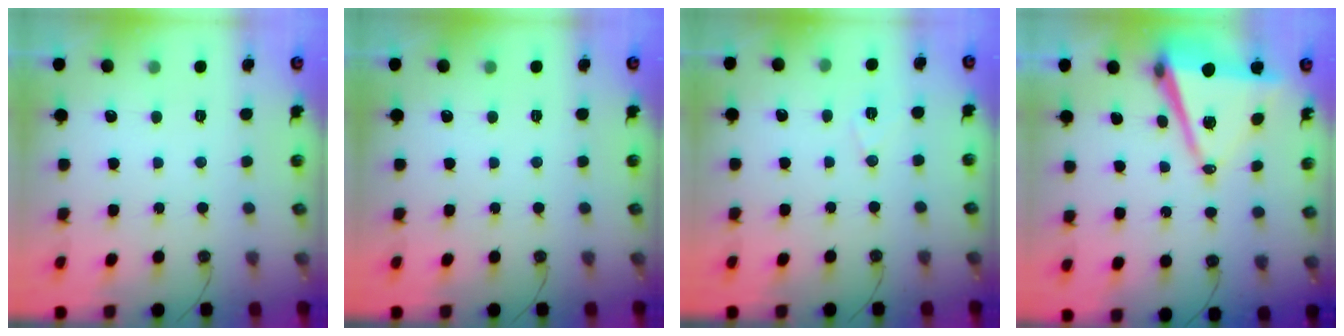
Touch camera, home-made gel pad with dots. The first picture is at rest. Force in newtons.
{"total": 0.0}
{"total": 6.8, "press": 5.0, "slide": 4.5}
{"total": 10.7, "press": 9.9, "slide": 4.1}